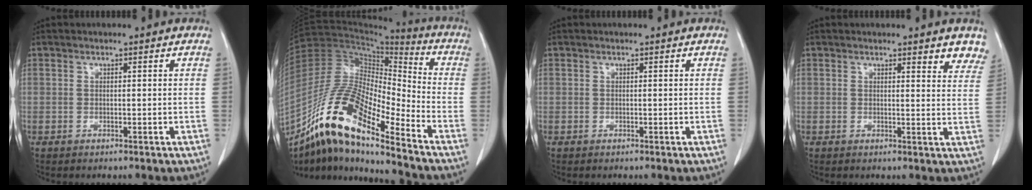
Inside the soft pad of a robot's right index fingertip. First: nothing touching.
{"total": 18.8, "force": [-12.7, 3.3, 13.5], "torque": [-0.265, 0.004, -0.229]}
{"total": 0.0}
{"total": 5.1, "force": [4.5, 1.2, 2.1], "torque": [-0.009, -0.018, 0.035]}